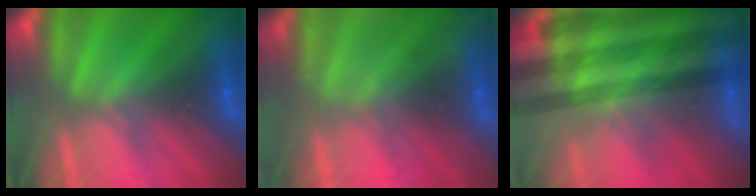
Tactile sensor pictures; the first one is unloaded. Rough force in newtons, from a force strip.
{"total": 2.1}
{"total": 6.3}